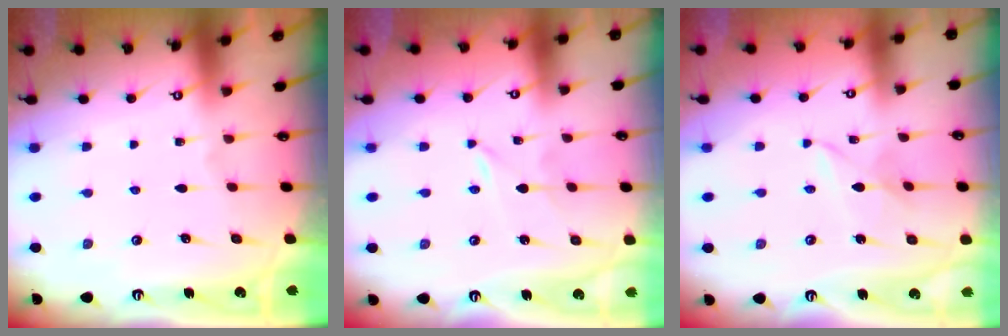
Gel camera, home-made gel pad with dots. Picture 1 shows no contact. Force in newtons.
{"total": 0.0}
{"total": 2.6, "press": 2.6, "slide": 0.3}